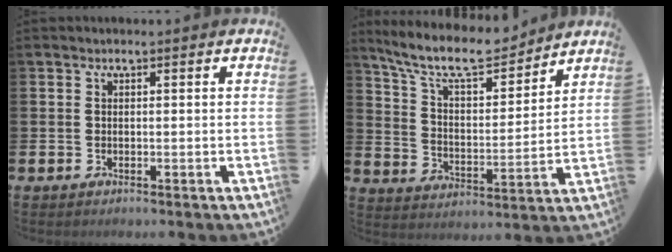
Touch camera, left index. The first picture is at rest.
{"total": 10.4, "force": [9.4, 2.5, 3.8], "torque": [-0.111, -0.055, 0.165]}